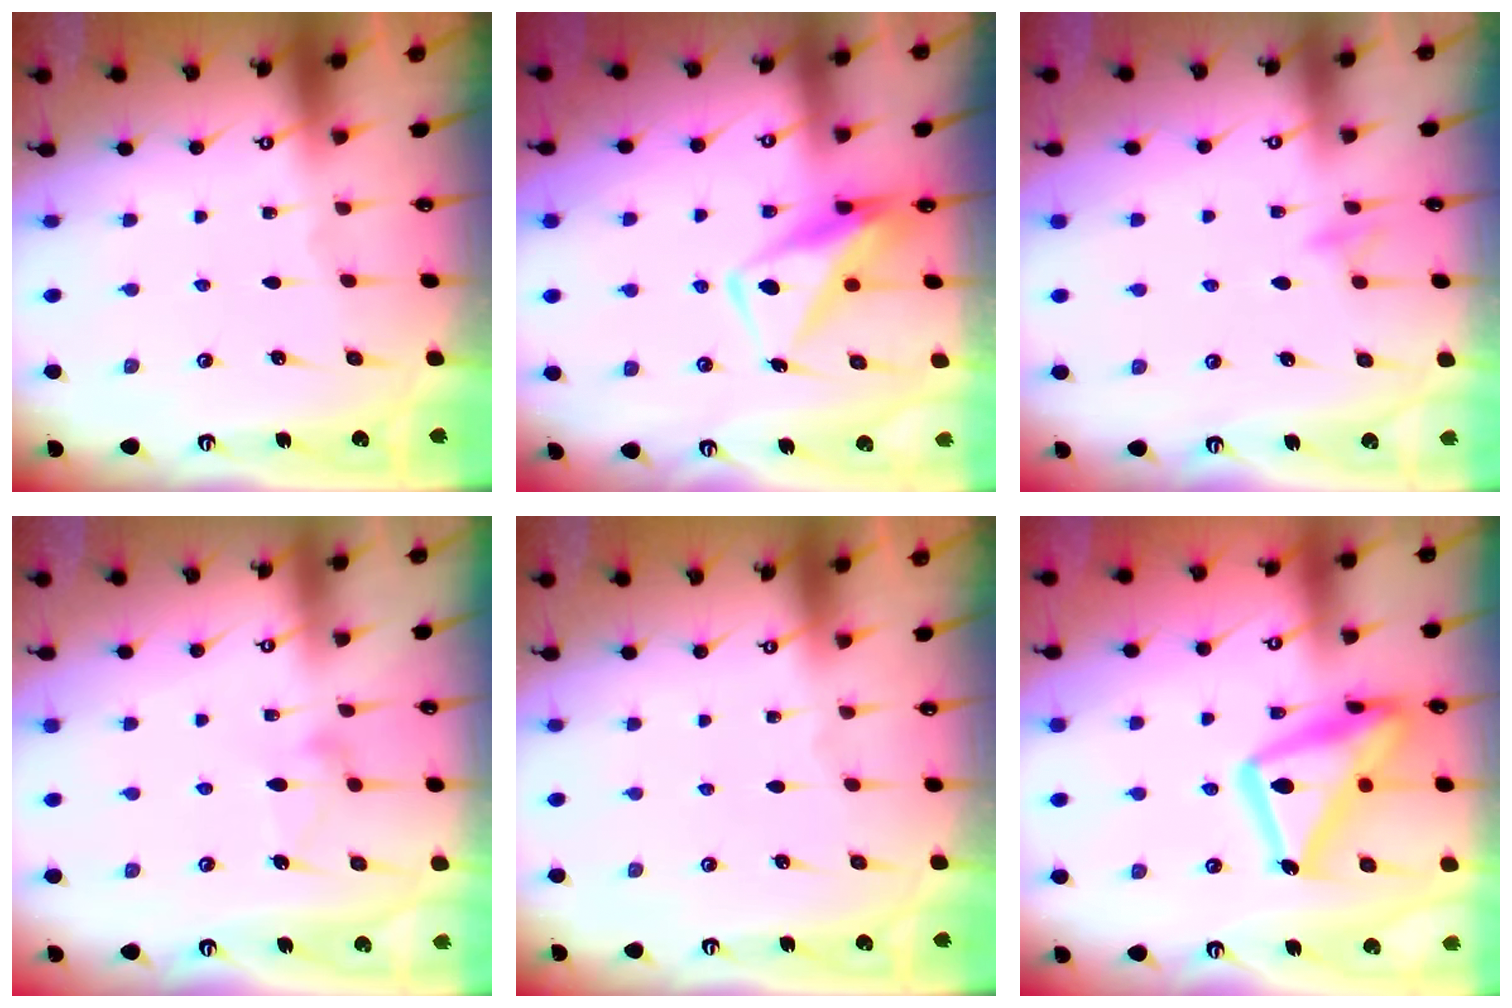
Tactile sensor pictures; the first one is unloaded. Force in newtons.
{"total": 8.9, "press": 8.9, "slide": 0.9}
{"total": 7.6, "press": 7.5, "slide": 0.8}
{"total": 10.6, "press": 10.6, "slide": 0.3}
{"total": 0.0}
{"total": 20.8, "press": 20.7, "slide": 1.6}